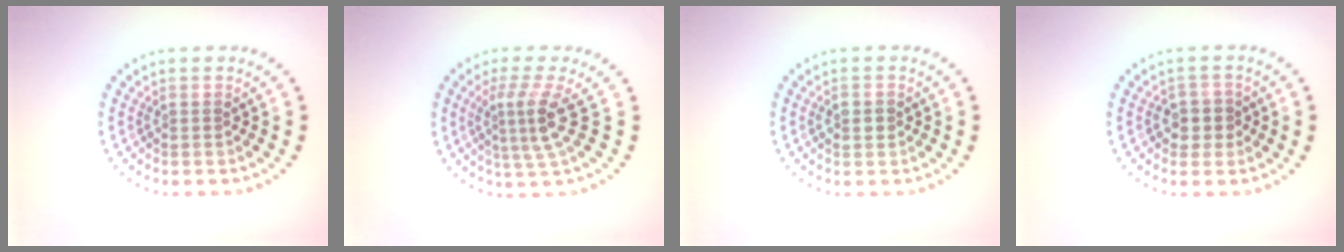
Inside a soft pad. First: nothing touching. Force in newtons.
{"total": 3.5, "press": 2.4, "slide": 2.5}
{"total": 1.8, "press": 1.8, "slide": 0.1}
{"total": 2.3, "press": 2.1, "slide": 1.0}